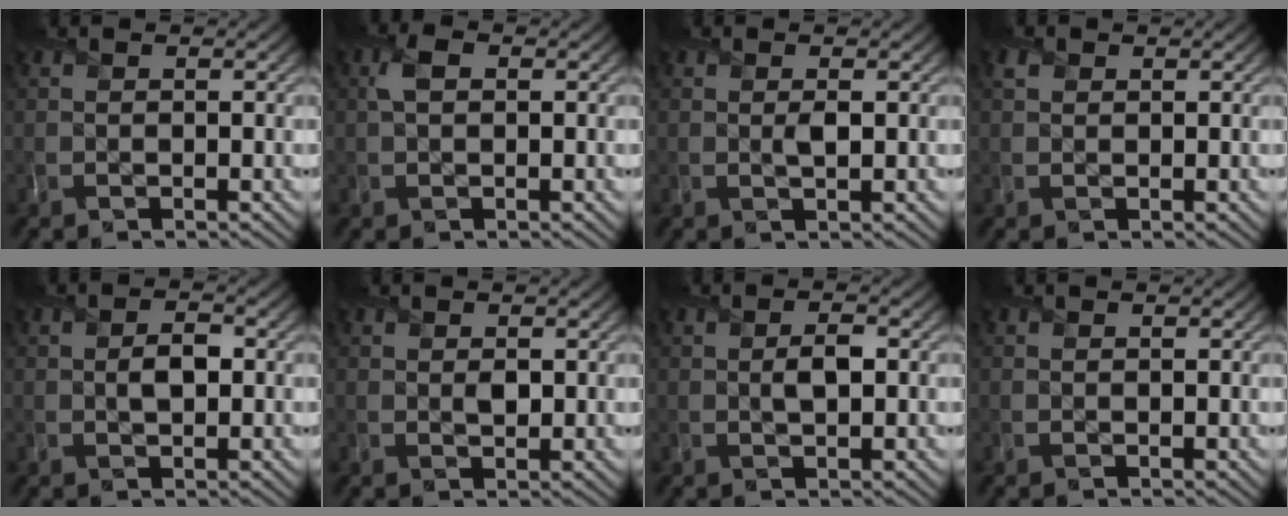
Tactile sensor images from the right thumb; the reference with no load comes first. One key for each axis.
{"total": 2.1, "fx": 0.4, "fy": 1.3, "fz": 1.6, "tx": -0.037, "ty": 0.003, "tz": 0.006}
{"total": 0.9, "fx": 0.2, "fy": 0.2, "fz": 0.8, "tx": -0.016, "ty": -0.001, "tz": 0.002}
{"total": 1.1, "fx": 0.6, "fy": 0.9, "fz": 0.2, "tx": -0.006, "ty": 0.002, "tz": 0.012}
{"total": 2.3, "fx": 0.0, "fy": 1.4, "fz": 1.8, "tx": -0.034, "ty": 0.000, "tz": 0.000}
{"total": 0.9, "fx": 0.2, "fy": 0.7, "fz": 0.5, "tx": -0.009, "ty": -0.006, "tz": 0.006}
{"total": 2.0, "fx": 0.1, "fy": 0.9, "fz": 1.8, "tx": -0.034, "ty": 0.001, "tz": 0.001}
{"total": 0.0}